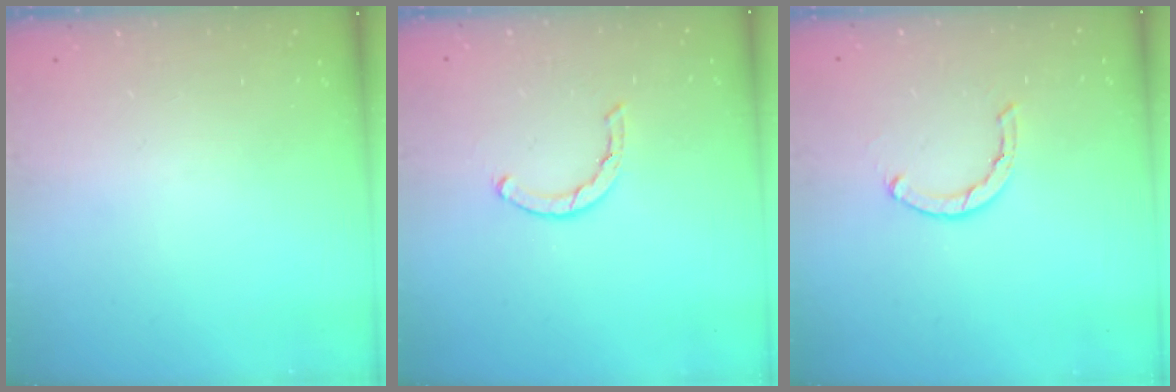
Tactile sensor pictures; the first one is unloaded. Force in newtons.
{"total": 2.0, "press": 2.0, "slide": 0.2}
{"total": 2.1, "press": 2.1, "slide": 0.2}